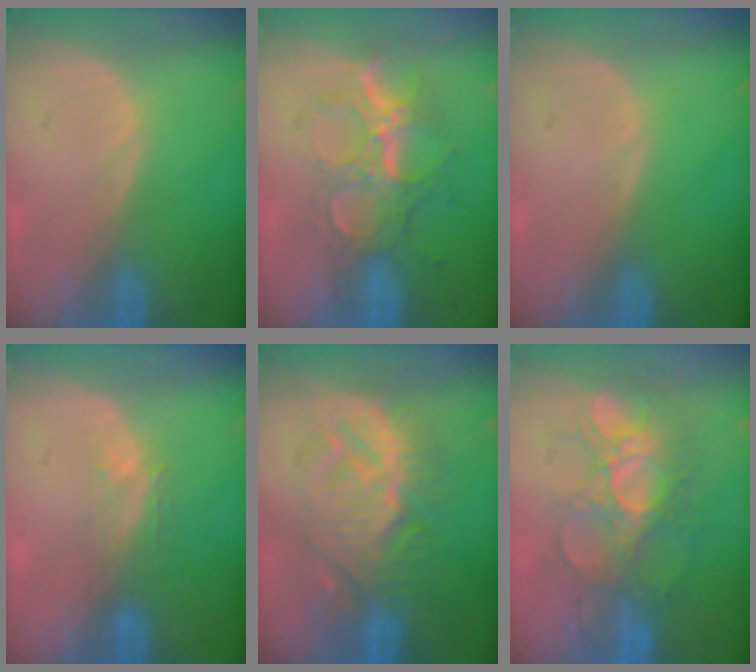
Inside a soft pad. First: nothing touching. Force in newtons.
{"total": 8.9, "press": 7.8, "slide": 4.3}
{"total": 0.0}
{"total": 2.9, "press": 2.4, "slide": 1.7}
{"total": 9.5, "press": 9.4, "slide": 0.5}
{"total": 9.3, "press": 8.5, "slide": 3.8}